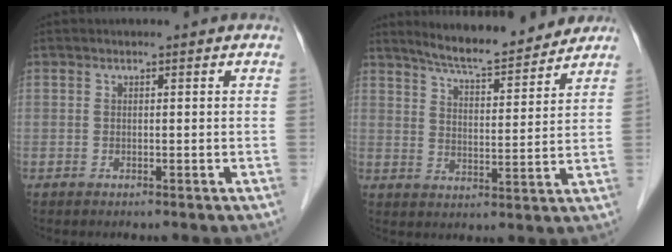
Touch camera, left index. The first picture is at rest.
{"total": 10.7, "force": [10.0, 1.0, 3.7], "torque": [-0.062, 0.003, 0.151]}